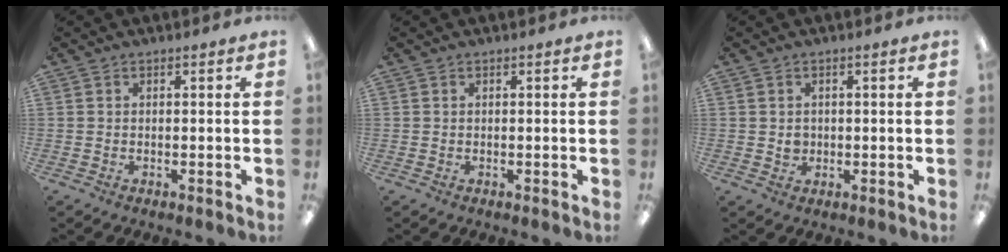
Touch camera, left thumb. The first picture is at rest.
{"total": 0.0}
{"total": 1.9, "force": [0.4, 1.7, 0.7], "torque": [-0.006, 0.001, 0.004]}